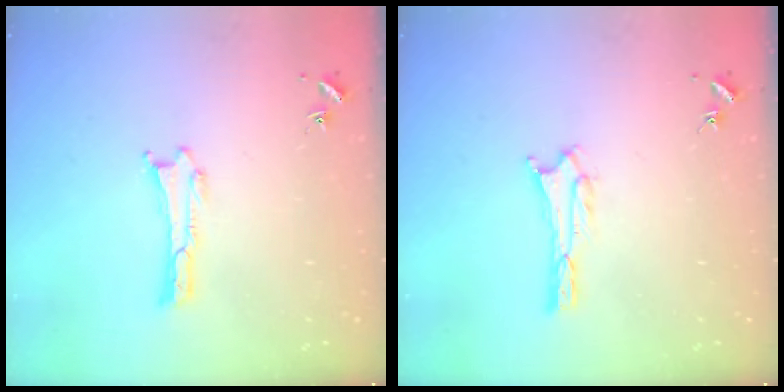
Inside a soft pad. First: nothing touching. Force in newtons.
{"total": 1.6, "press": 1.6, "slide": 0.2}